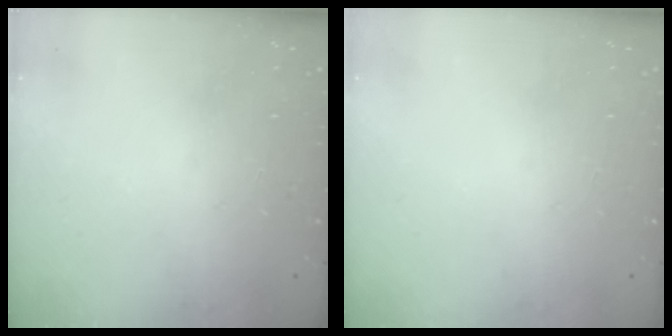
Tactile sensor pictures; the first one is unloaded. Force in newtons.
{"total": 0.0}